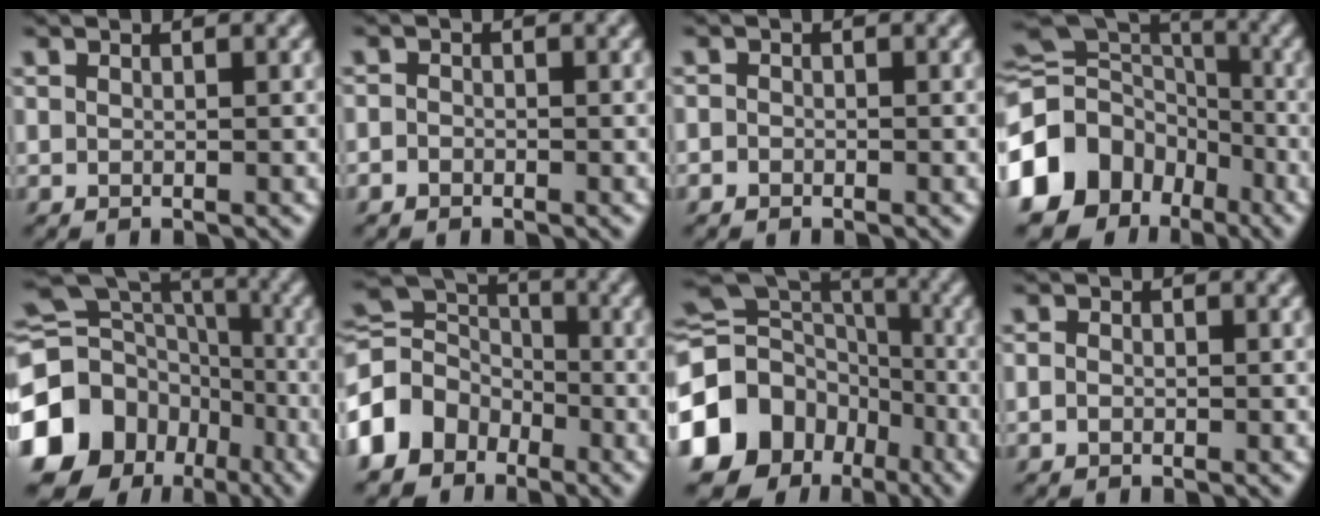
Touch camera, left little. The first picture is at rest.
{"total": 1.4, "force": [-0.5, 1.3, 0.2], "torque": [0.018, 0.011, -0.031]}
{"total": 1.1, "force": [-0.3, 1.0, 0.2], "torque": [0.016, 0.008, -0.023]}
{"total": 14.7, "force": [-7.2, 11.4, 6.0], "torque": [-0.148, 0.004, -0.135]}
{"total": 19.3, "force": [-7.6, 16.0, 7.5], "torque": [-0.189, -0.010, -0.140]}
{"total": 9.1, "force": [-4.6, 7.0, 3.6], "torque": [-0.095, 0.012, -0.106]}
{"total": 16.9, "force": [-7.7, 13.4, 6.7], "torque": [-0.165, -0.010, -0.142]}
{"total": 1.3, "force": [0.0, 1.1, 0.6], "torque": [0.005, 0.010, -0.018]}